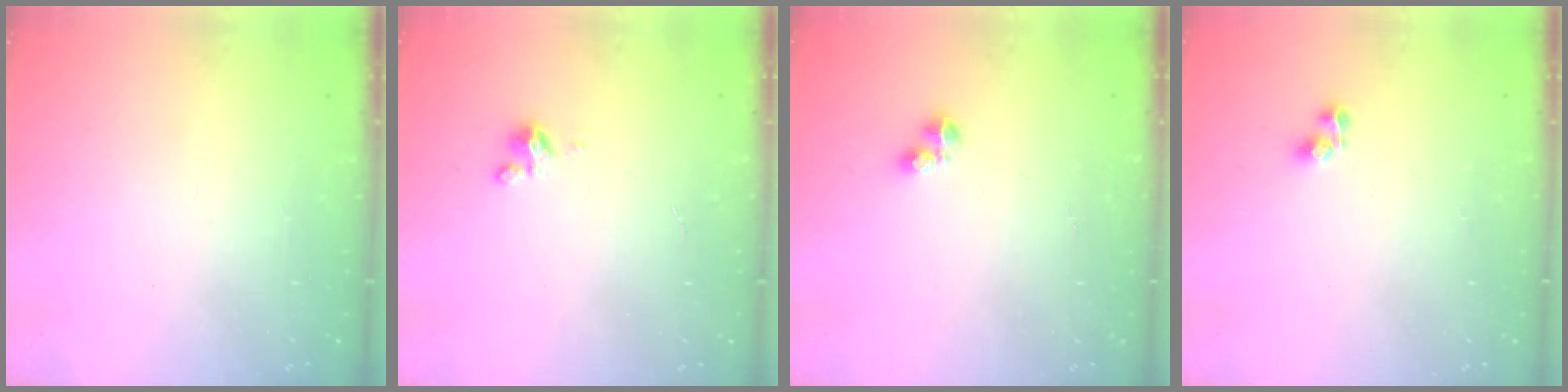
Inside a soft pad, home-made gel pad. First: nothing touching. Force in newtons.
{"total": 2.4, "press": 2.4, "slide": 0.2}
{"total": 2.7, "press": 2.6, "slide": 0.5}
{"total": 3.6, "press": 3.6, "slide": 0.4}